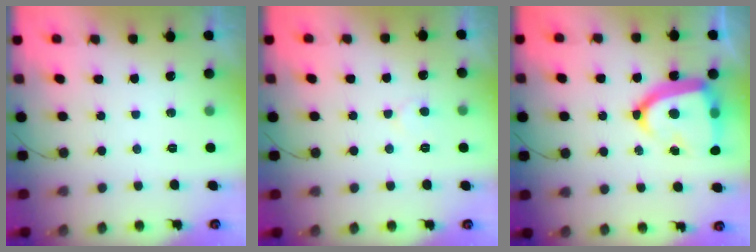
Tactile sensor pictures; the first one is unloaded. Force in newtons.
{"total": 3.2, "press": 3.1, "slide": 0.3}
{"total": 18.8, "press": 18.7, "slide": 1.9}